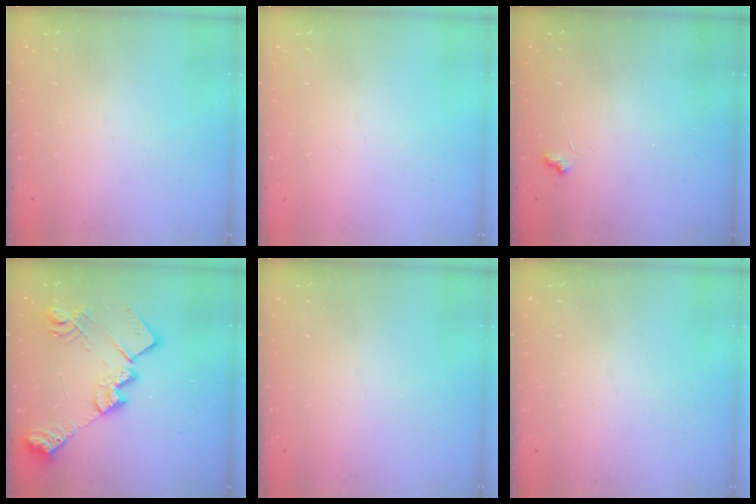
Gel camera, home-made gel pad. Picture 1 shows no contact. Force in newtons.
{"total": 0.0}
{"total": 5.8, "press": 5.8, "slide": 0.7}
{"total": 21.1, "press": 21.1, "slide": 1.0}
{"total": 0.0}
{"total": 0.0}